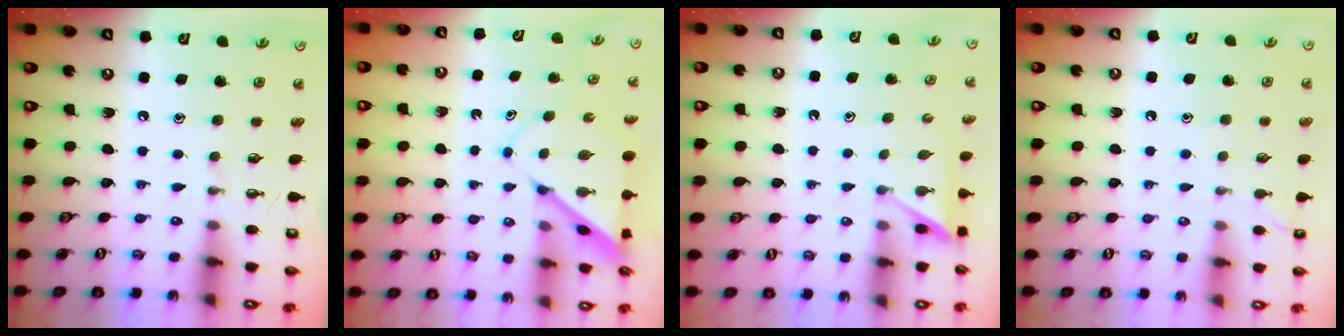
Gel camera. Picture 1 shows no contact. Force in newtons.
{"total": 6.1, "press": 6.0, "slide": 0.6}
{"total": 4.6, "press": 4.6, "slide": 0.4}
{"total": 4.4, "press": 4.4, "slide": 0.3}